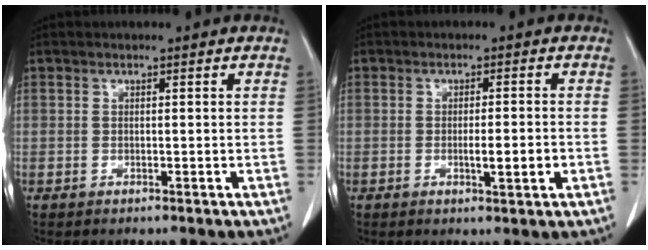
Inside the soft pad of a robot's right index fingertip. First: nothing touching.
{"total": 3.8, "force": [-1.0, 0.3, 3.6], "torque": [-0.058, -0.005, -0.012]}